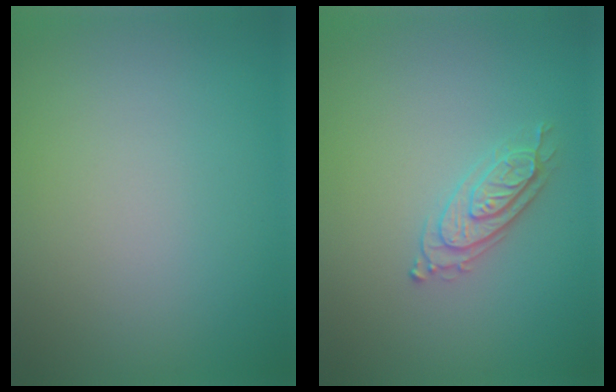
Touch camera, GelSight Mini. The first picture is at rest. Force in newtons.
{"total": 2.2, "press": 2.2, "slide": 0.4}